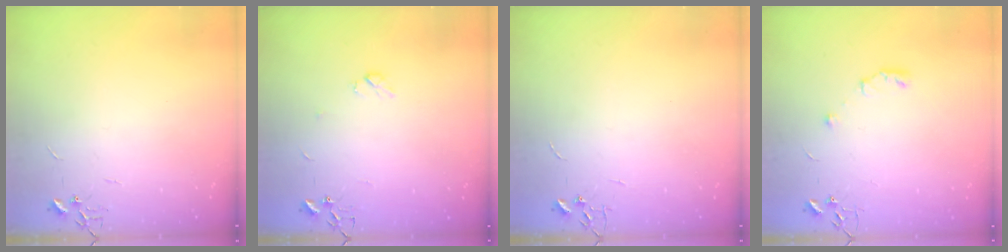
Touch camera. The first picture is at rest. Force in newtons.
{"total": 3.7, "press": 3.6, "slide": 0.9}
{"total": 0.0}
{"total": 5.7, "press": 5.7, "slide": 0.8}